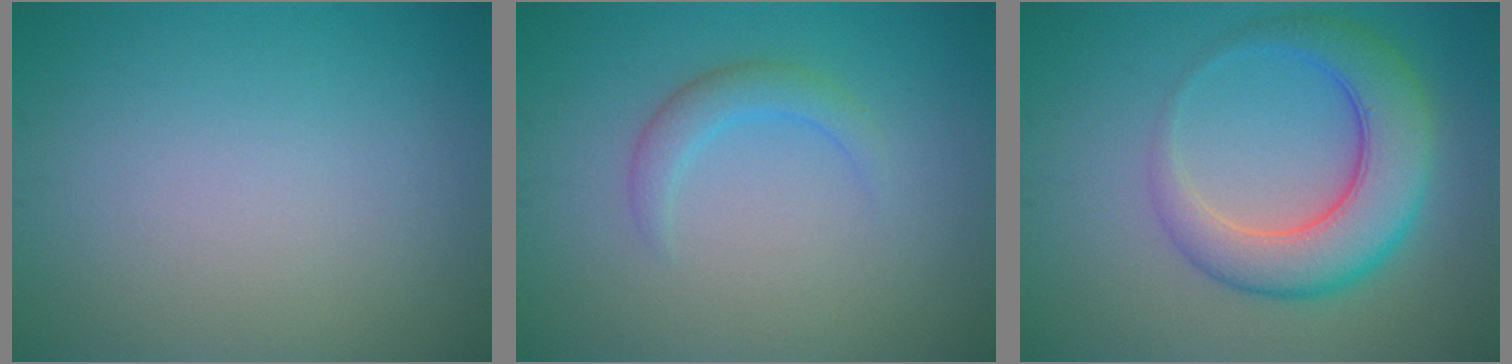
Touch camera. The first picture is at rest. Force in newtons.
{"total": 2.0, "press": 2.0, "slide": 0.1}
{"total": 7.0, "press": 7.0, "slide": 0.3}